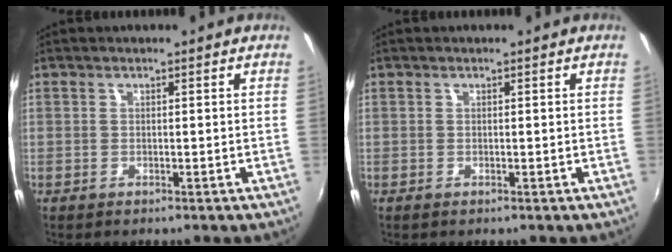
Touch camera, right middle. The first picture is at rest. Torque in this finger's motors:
{"motor_torque": [0.24, -0.19, 0.05, 0.00]}